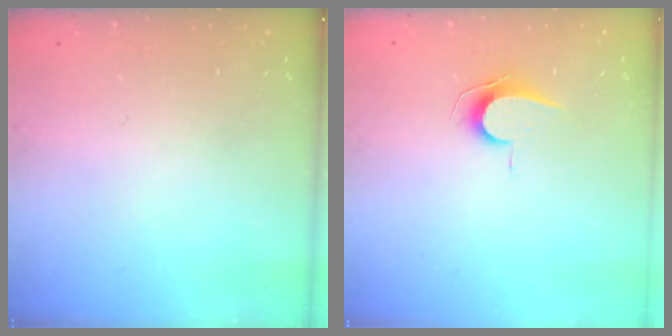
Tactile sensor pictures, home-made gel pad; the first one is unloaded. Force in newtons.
{"total": 6.9, "press": 6.8, "slide": 0.7}